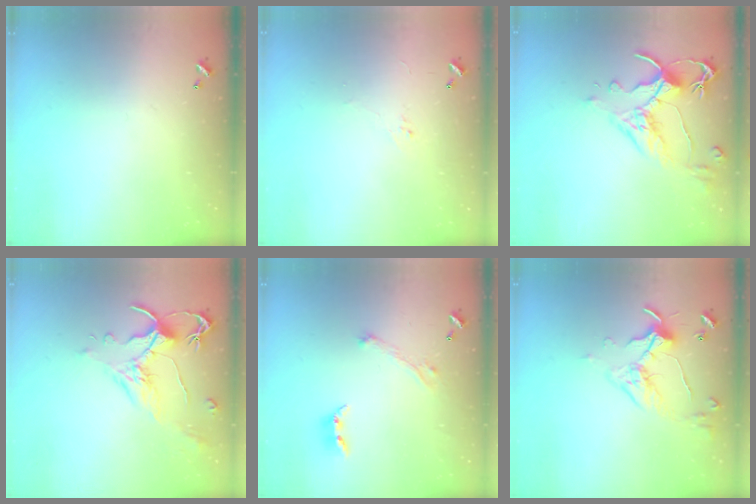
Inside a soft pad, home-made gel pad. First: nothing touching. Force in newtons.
{"total": 0.6, "press": 0.3, "slide": 0.5}
{"total": 3.1, "press": 2.7, "slide": 1.4}
{"total": 1.6, "press": 1.1, "slide": 1.1}
{"total": 2.9, "press": 2.8, "slide": 0.8}
{"total": 5.7, "press": 5.7, "slide": 1.0}